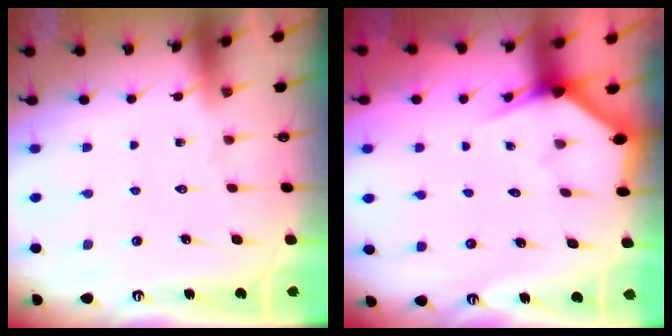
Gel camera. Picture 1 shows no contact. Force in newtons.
{"total": 2.9, "press": 2.9, "slide": 0.1}